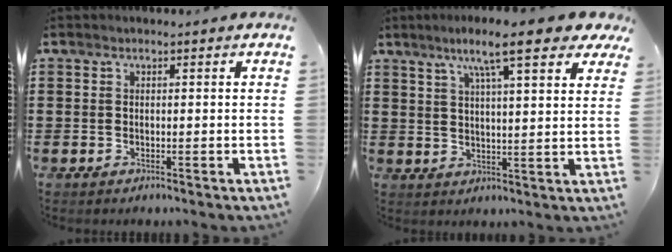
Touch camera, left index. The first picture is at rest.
{"total": 9.8, "force": [6.9, 1.4, 6.9], "torque": [-0.127, -0.010, 0.115]}